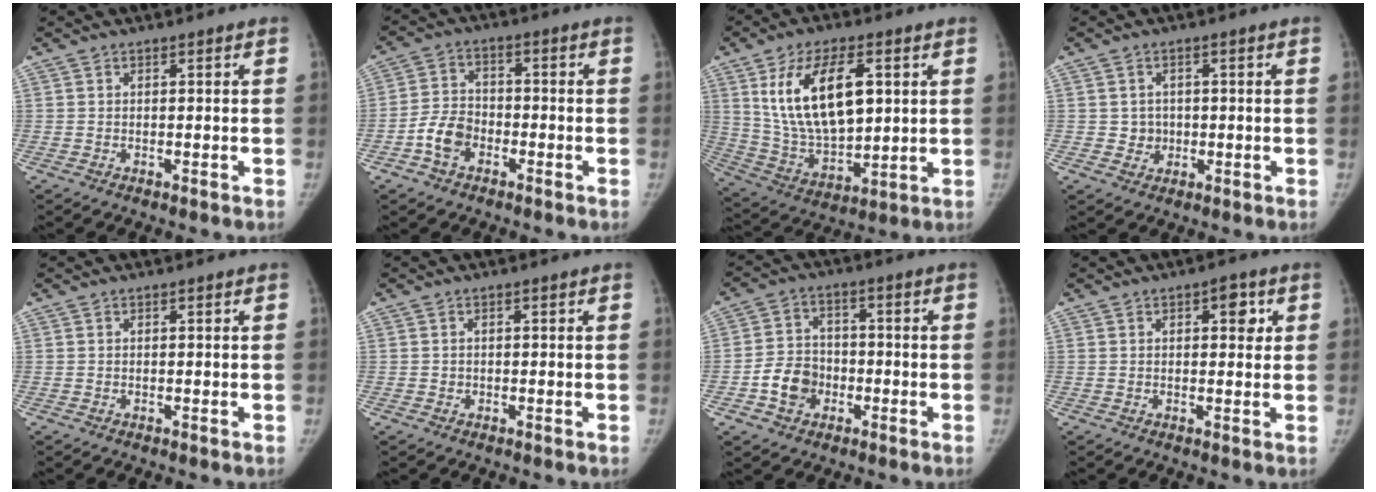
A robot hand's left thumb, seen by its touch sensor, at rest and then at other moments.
{"total": 6.4, "force": [-3.1, 4.5, 3.4], "torque": [-0.054, 0.023, -0.065]}
{"total": 18.5, "force": [5.5, 9.6, 14.9], "torque": [-0.242, -0.019, 0.114]}
{"total": 2.9, "force": [-0.2, 2.9, 0.6], "torque": [0.011, 0.005, 0.000]}
{"total": 0.0}
{"total": 0.6, "force": [-0.2, 0.6, -0.1], "torque": [0.007, 0.003, -0.006]}
{"total": 7.8, "force": [-2.8, 6.5, 3.4], "torque": [-0.037, 0.024, -0.052]}
{"total": 4.0, "force": [1.4, 2.1, 3.1], "torque": [-0.022, 0.000, 0.014]}